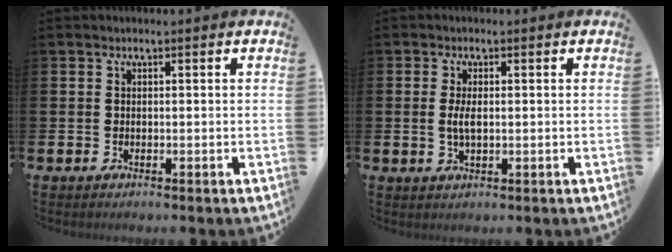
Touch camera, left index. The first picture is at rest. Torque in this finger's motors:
{"motor_torque": [0.85, 0.00, 0.43, 0.12]}